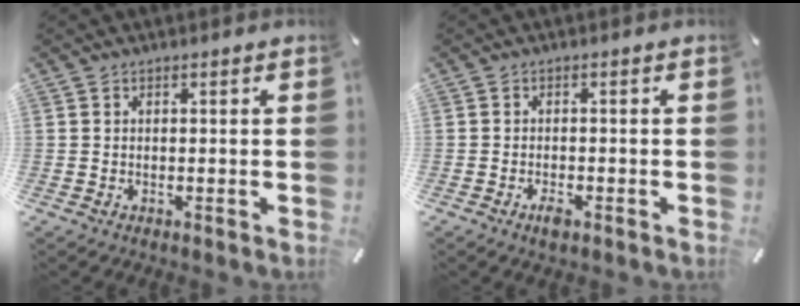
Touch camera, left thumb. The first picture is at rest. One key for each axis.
{"total": 2.4, "fx": -1.4, "fy": 1.0, "fz": 1.7, "tx": -0.036, "ty": 0.001, "tz": -0.027}